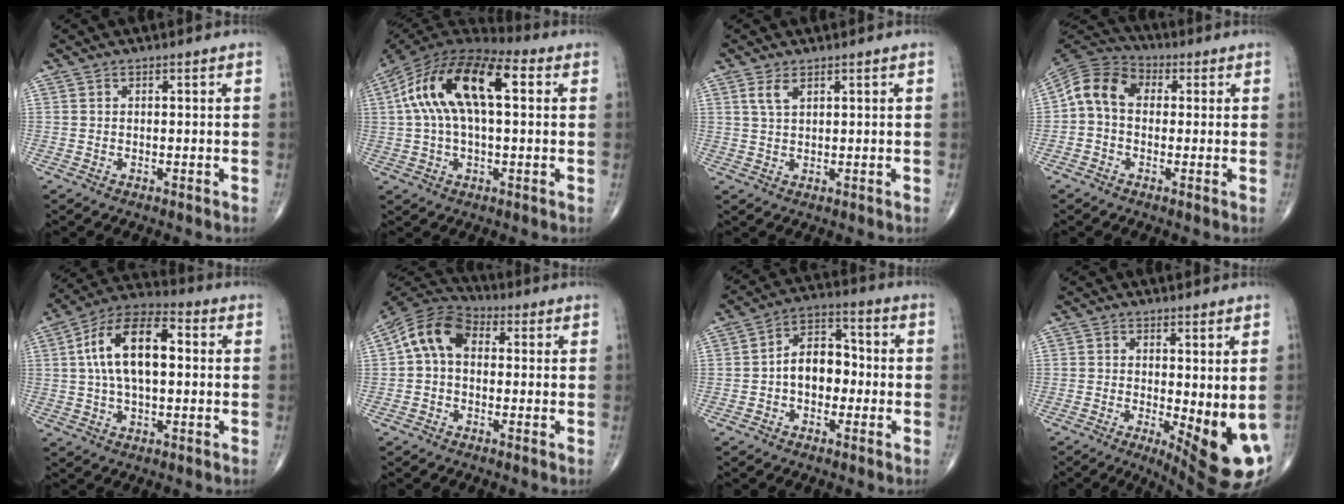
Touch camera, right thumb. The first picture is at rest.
{"total": 19.1, "force": [4.0, 9.0, 16.3], "torque": [-0.304, 0.039, 0.058]}
{"total": 2.8, "force": [1.5, 1.2, 2.0], "torque": [-0.042, 0.001, 0.037]}
{"total": 9.1, "force": [0.5, 6.9, 6.0], "torque": [-0.094, 0.029, -0.007]}
{"total": 15.0, "force": [2.0, 7.6, 12.8], "torque": [-0.228, 0.031, 0.027]}
{"total": 9.7, "force": [1.0, 6.8, 6.8], "torque": [-0.118, 0.031, 0.003]}
{"total": 8.8, "force": [-1.2, 6.1, 6.3], "torque": [-0.073, 0.034, -0.035]}
{"total": 12.1, "force": [-2.6, 3.6, 11.2], "torque": [-0.143, -0.024, -0.025]}